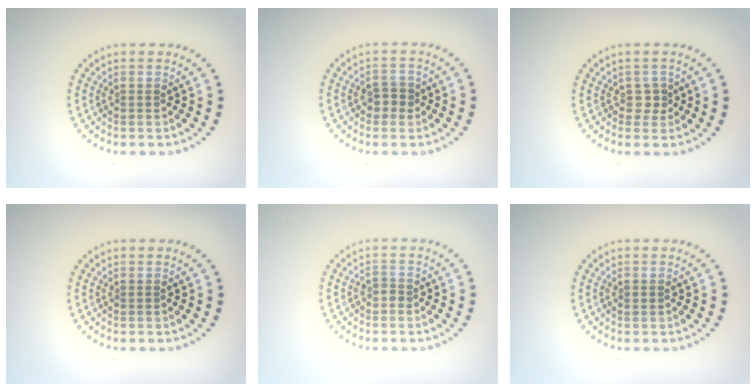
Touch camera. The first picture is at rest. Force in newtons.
{"total": 1.8, "press": 1.8, "slide": 0.5}
{"total": 1.0, "press": 0.9, "slide": 0.5}
{"total": 0.0}
{"total": 1.0, "press": 0.9, "slide": 0.5}
{"total": 0.7, "press": 0.7, "slide": 0.0}